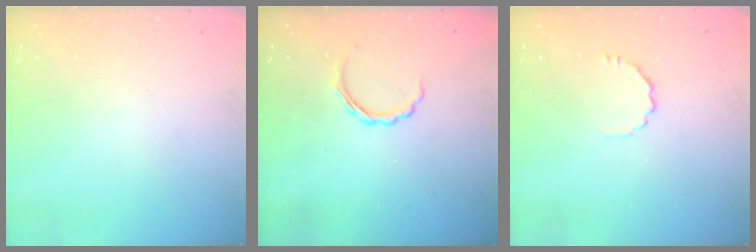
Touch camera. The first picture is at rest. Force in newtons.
{"total": 4.1, "press": 4.0, "slide": 0.9}
{"total": 3.6, "press": 3.4, "slide": 1.1}